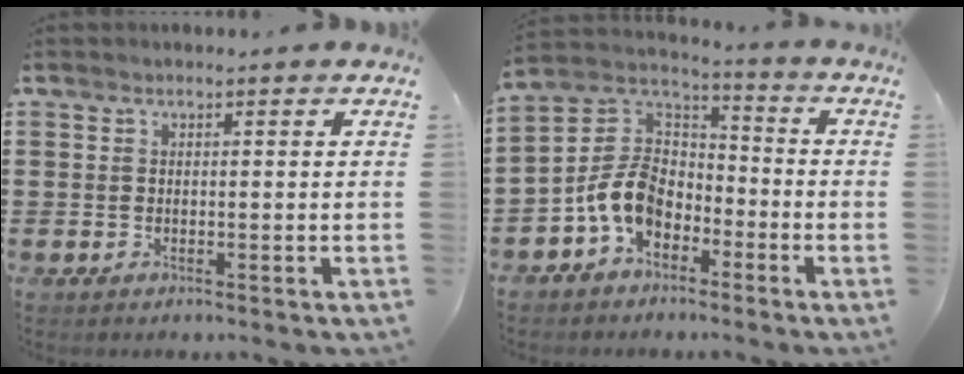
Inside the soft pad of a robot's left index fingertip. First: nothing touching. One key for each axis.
{"total": 9.4, "fx": -4.3, "fy": 6.4, "fz": 5.4, "tx": -0.147, "ty": 0.011, "tz": -0.092}